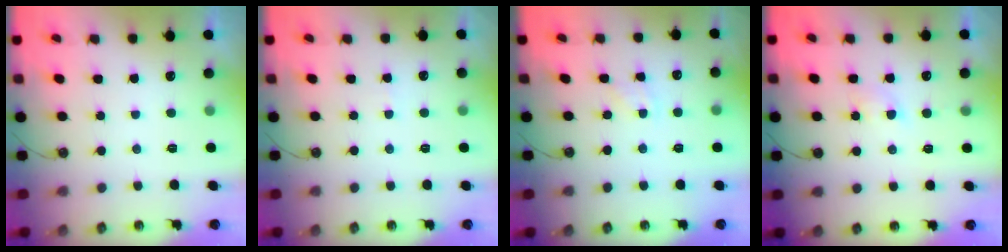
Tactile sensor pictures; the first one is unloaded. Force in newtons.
{"total": 2.8, "press": 2.8, "slide": 0.4}
{"total": 2.4, "press": 2.4, "slide": 0.4}
{"total": 2.9, "press": 2.9, "slide": 0.5}